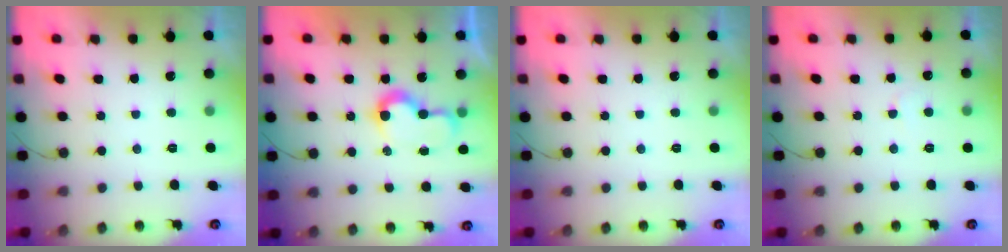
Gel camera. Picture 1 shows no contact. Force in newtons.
{"total": 8.0, "press": 8.0, "slide": 0.2}
{"total": 0.0}
{"total": 2.2, "press": 2.2, "slide": 0.2}